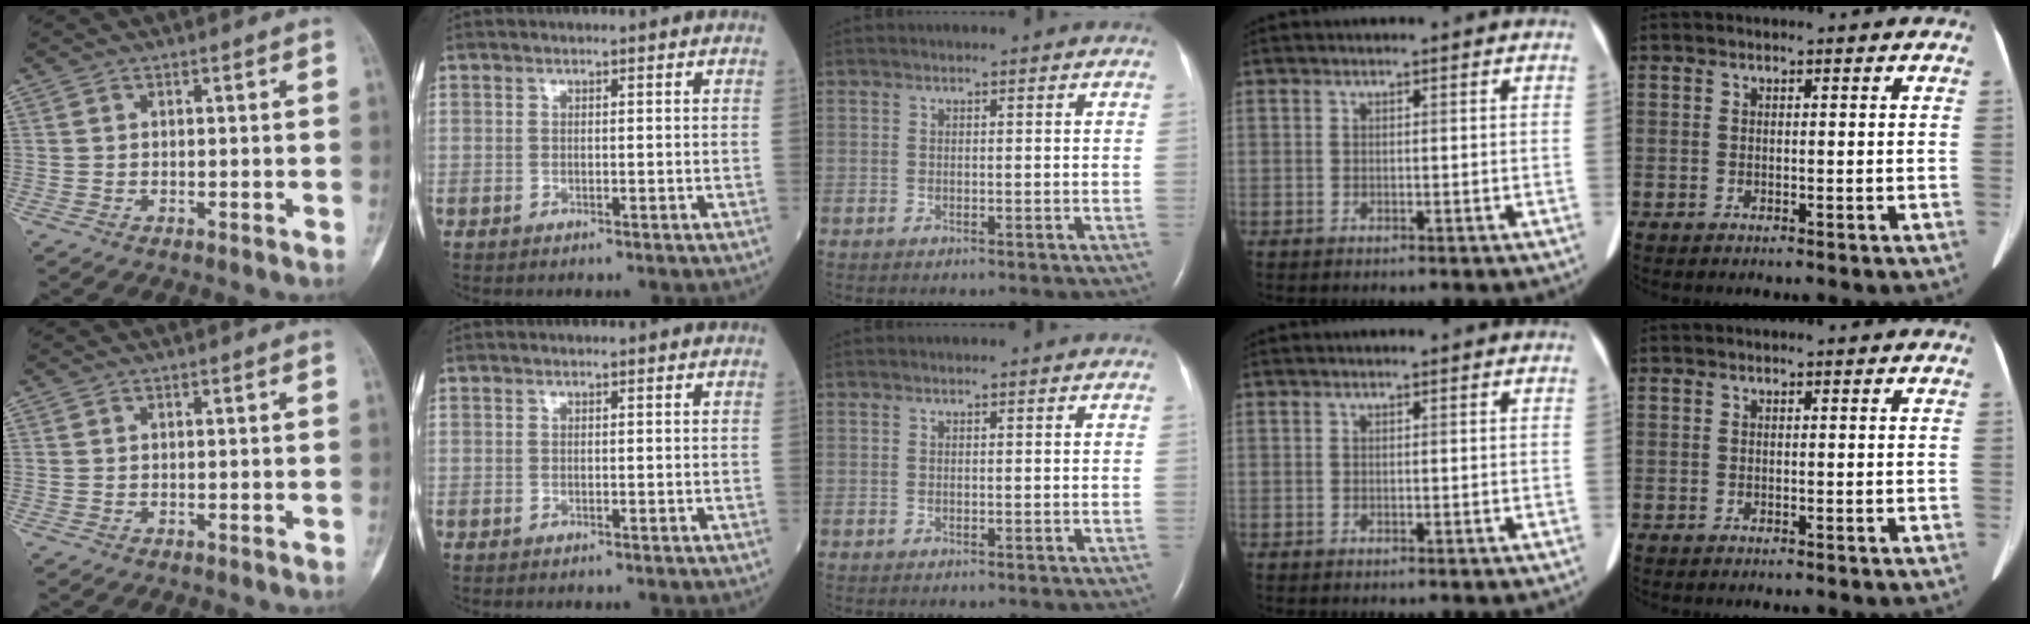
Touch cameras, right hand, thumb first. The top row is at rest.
{}